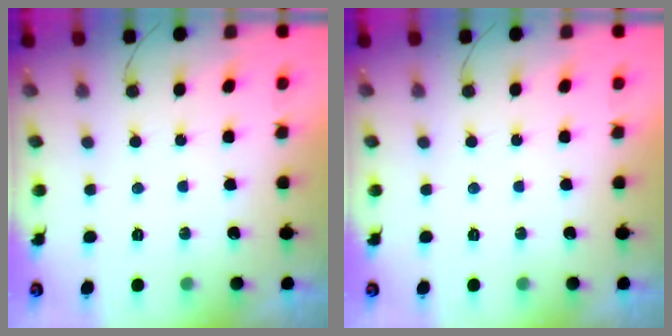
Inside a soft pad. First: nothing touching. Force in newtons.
{"total": 0.0}